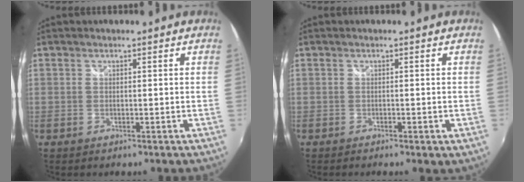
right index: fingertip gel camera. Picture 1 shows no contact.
{"total": 1.3, "force": [-0.6, 0.4, 1.1], "torque": [-0.018, -0.004, -0.009]}